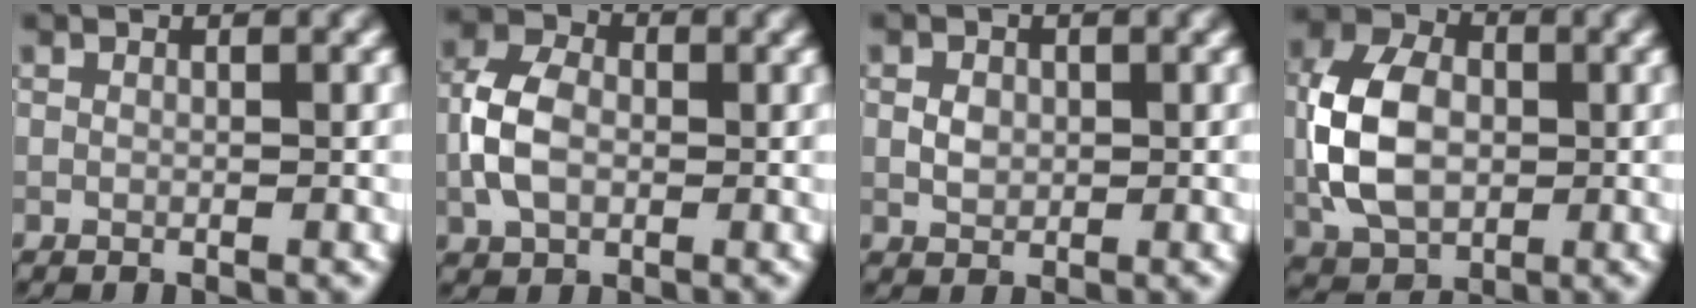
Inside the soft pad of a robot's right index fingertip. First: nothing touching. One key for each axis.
{"total": 4.9, "fx": -0.6, "fy": 3.4, "fz": 3.5, "tx": -0.076, "ty": 0.005, "tz": -0.017}
{"total": 1.6, "fx": 0.1, "fy": 1.3, "fz": 1.0, "tx": -0.018, "ty": -0.001, "tz": 0.000}
{"total": 7.9, "fx": -0.4, "fy": 5.6, "fz": 5.6, "tx": -0.122, "ty": 0.008, "tz": -0.018}